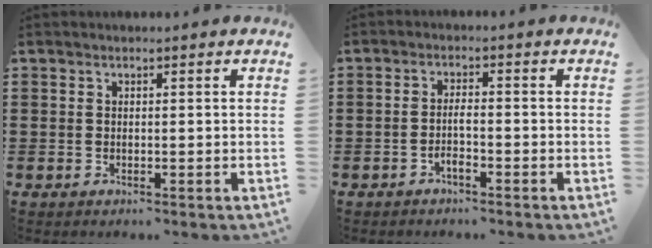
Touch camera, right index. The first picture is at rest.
{"total": 2.1, "force": [-1.2, 0.4, 1.6], "torque": [-0.032, 0.002, -0.023]}